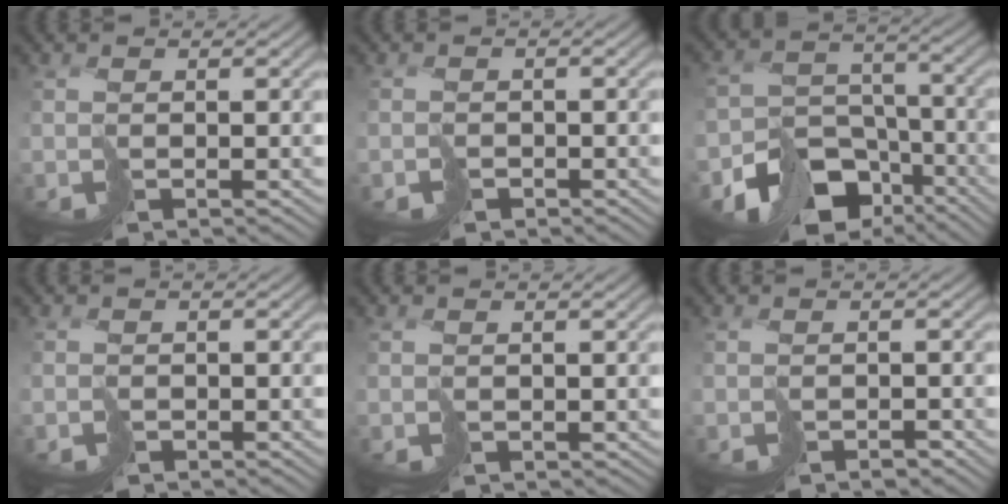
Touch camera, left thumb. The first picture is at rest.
{"total": 1.5, "force": [-1.0, 1.1, -0.3], "torque": [0.021, -0.001, -0.020]}
{"total": 13.1, "force": [-9.3, 7.9, 4.9], "torque": [-0.111, -0.031, -0.124]}
{"total": 0.9, "force": [-0.5, 0.7, -0.3], "torque": [0.017, 0.002, -0.009]}
{"total": 0.6, "force": [0.4, 0.4, 0.0], "torque": [-0.001, 0.001, 0.010]}
{"total": 1.4, "force": [-1.2, 0.7, 0.4], "torque": [0.002, -0.002, -0.019]}